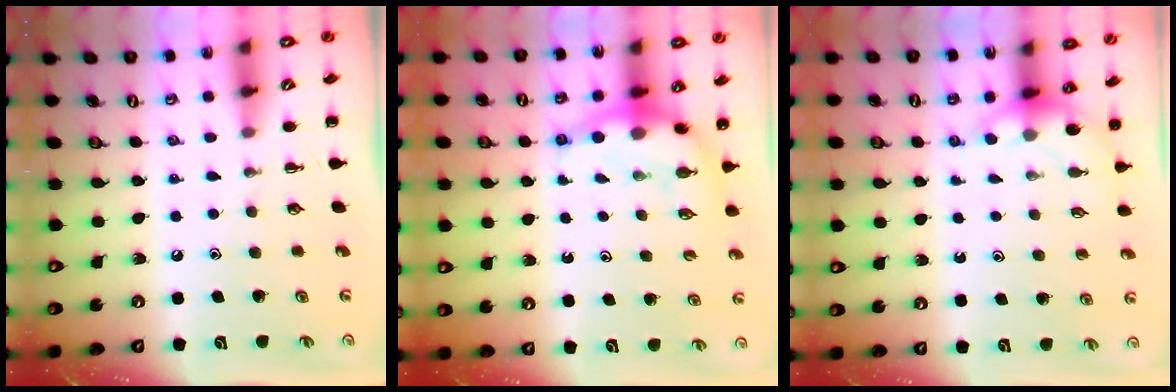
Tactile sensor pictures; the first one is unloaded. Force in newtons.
{"total": 7.2, "press": 7.1, "slide": 1.2}
{"total": 4.7, "press": 4.6, "slide": 1.2}